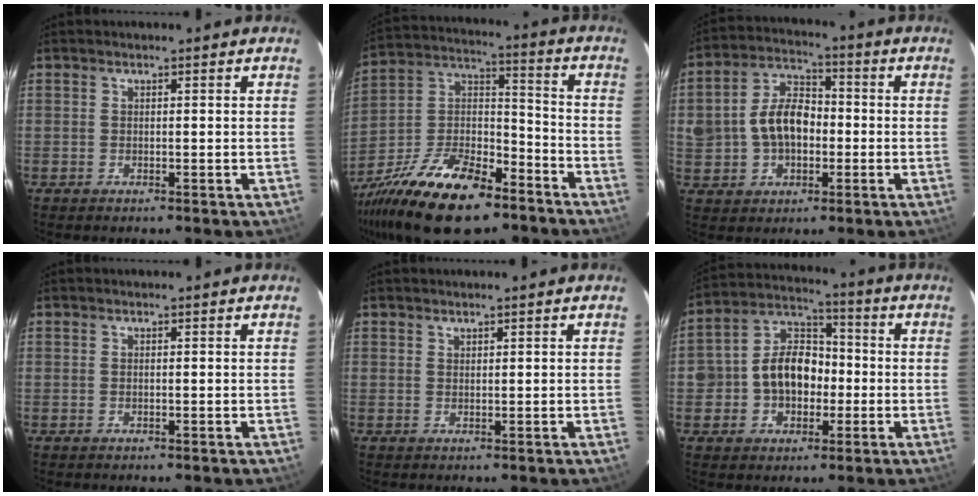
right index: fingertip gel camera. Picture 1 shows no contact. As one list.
[{"total": 22.3, "force": [-14.1, 9.7, 14.4], "torque": [-0.292, -0.005, -0.242]}, {"total": 10.4, "force": [-0.8, 7.6, 7.0], "torque": [-0.145, 0.028, -0.007]}, {"total": 0.0}, {"total": 0.6, "force": [0.6, 0.2, 0.0], "torque": [0.000, 0.001, 0.012]}, {"total": 10.5, "force": [-1.8, 8.4, 6.0], "torque": [-0.122, 0.036, -0.024]}]